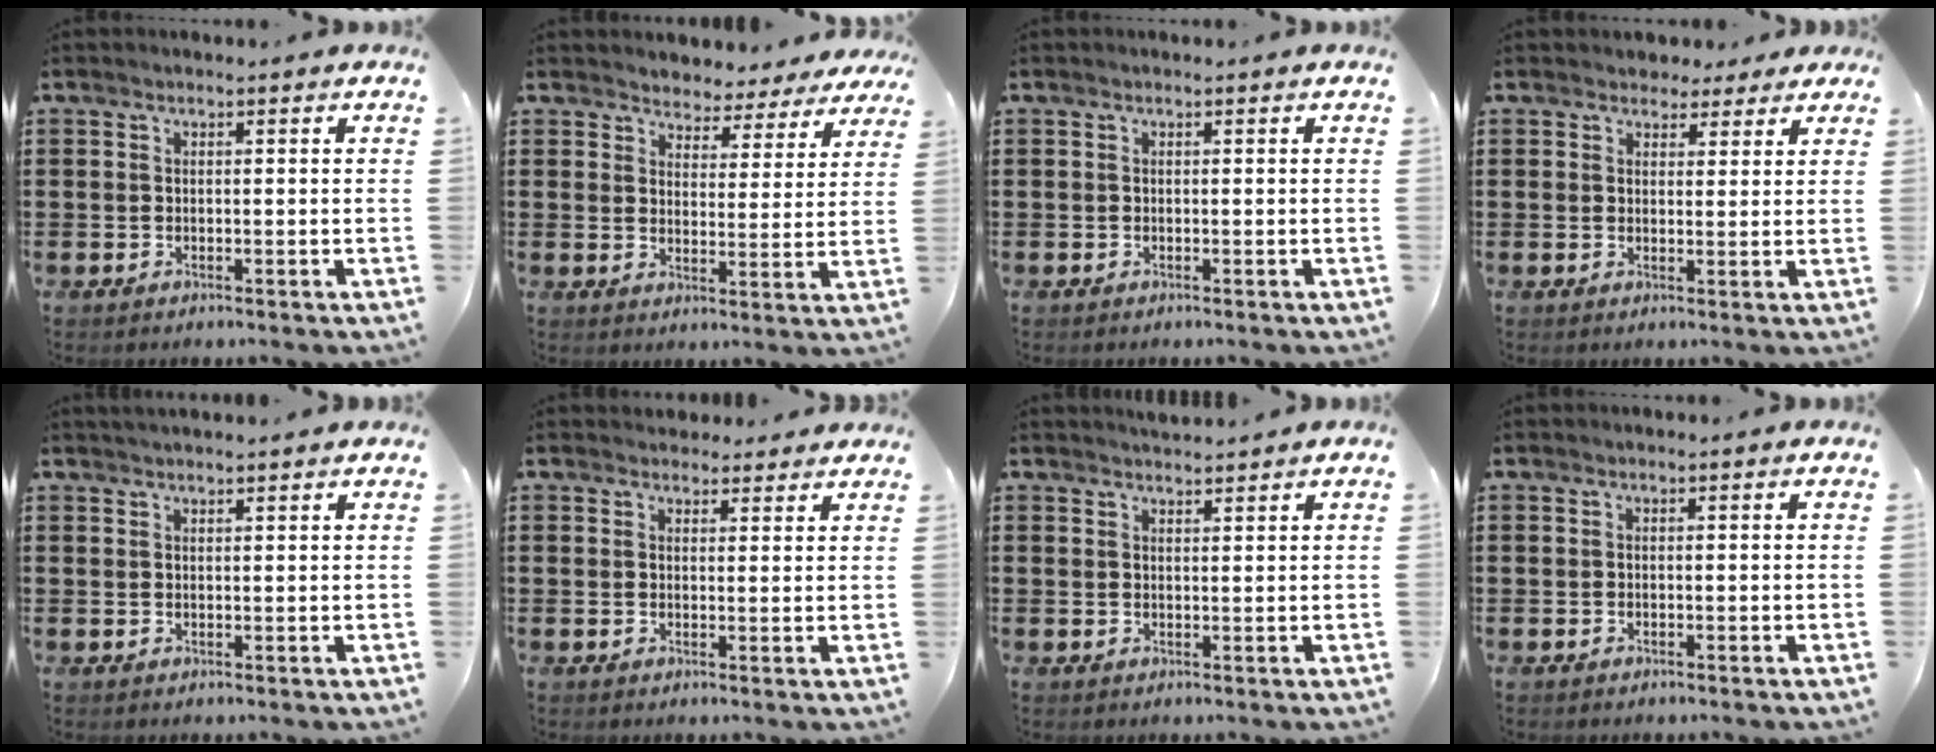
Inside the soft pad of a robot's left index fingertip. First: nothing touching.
{"total": 3.6, "force": [3.5, 1.0, -0.4], "torque": [-0.017, -0.021, 0.058]}
{"total": 0.0}
{"total": 2.9, "force": [2.4, 1.6, 0.3], "torque": [-0.016, 0.006, 0.046]}
{"total": 1.2, "force": [1.2, 0.0, 0.2], "torque": [-0.005, 0.001, 0.022]}
{"total": 2.5, "force": [2.3, 0.9, 0.0], "torque": [0.001, -0.002, 0.044]}
{"total": 1.6, "force": [1.6, 0.1, -0.1], "torque": [-0.002, 0.003, 0.032]}
{"total": 0.0}